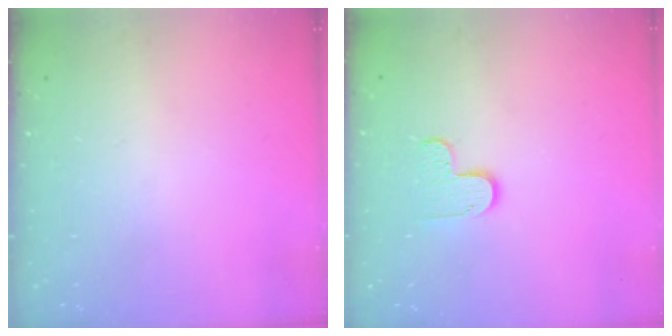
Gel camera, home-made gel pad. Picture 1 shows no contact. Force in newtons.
{"total": 6.1, "press": 6.1, "slide": 0.4}